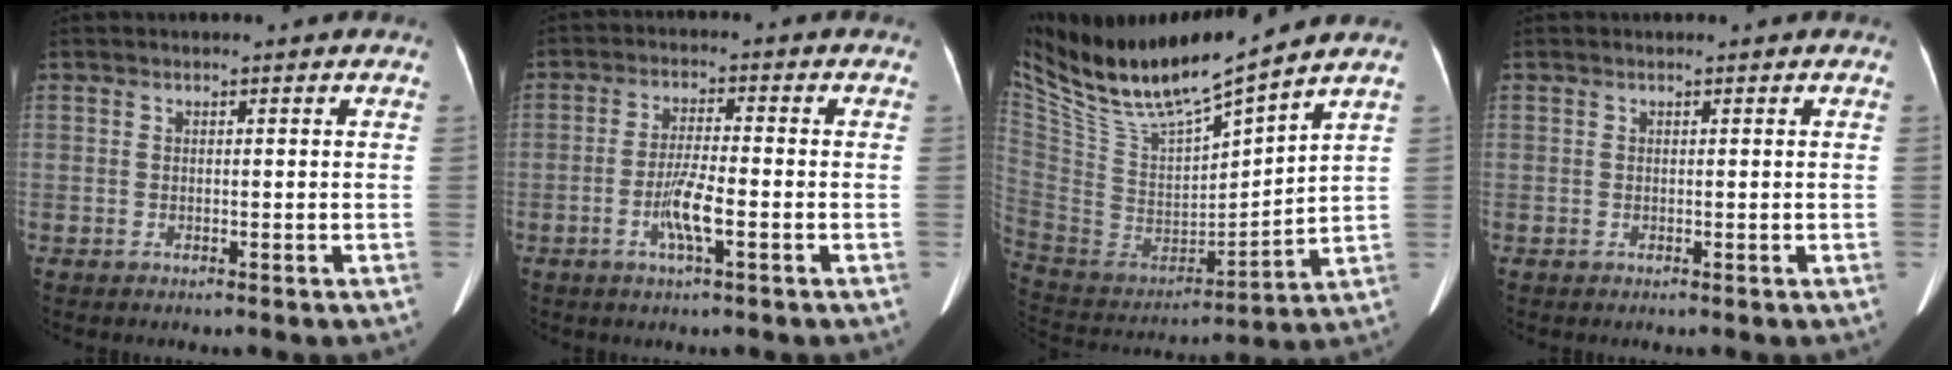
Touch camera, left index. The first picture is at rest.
{"total": 5.0, "force": [-1.8, 0.3, 4.6], "torque": [-0.094, -0.007, -0.037]}
{"total": 19.8, "force": [16.9, 1.0, 10.1], "torque": [-0.203, -0.004, 0.323]}
{"total": 0.8, "force": [0.7, 0.0, 0.3], "torque": [-0.005, 0.010, 0.010]}